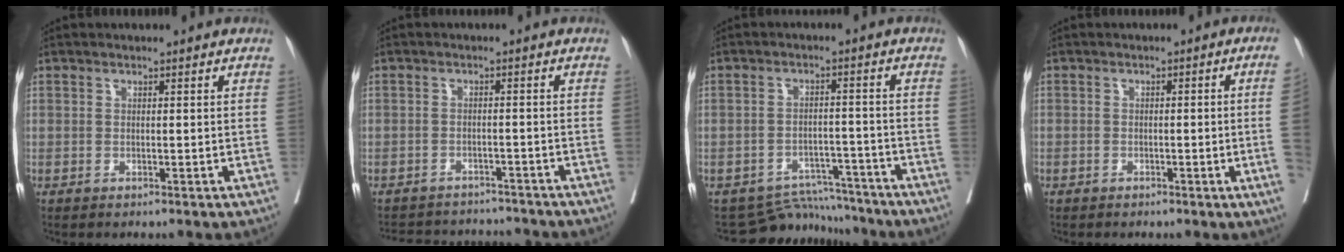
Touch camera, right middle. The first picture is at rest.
{"total": 10.0, "force": [-9.4, 3.1, 1.4], "torque": [-0.021, 0.015, -0.119]}
{"total": 7.6, "force": [-7.3, 1.8, -1.2], "torque": [0.020, 0.019, -0.109]}
{"total": 4.2, "force": [-1.0, -0.8, 4.0], "torque": [-0.045, 0.001, -0.014]}